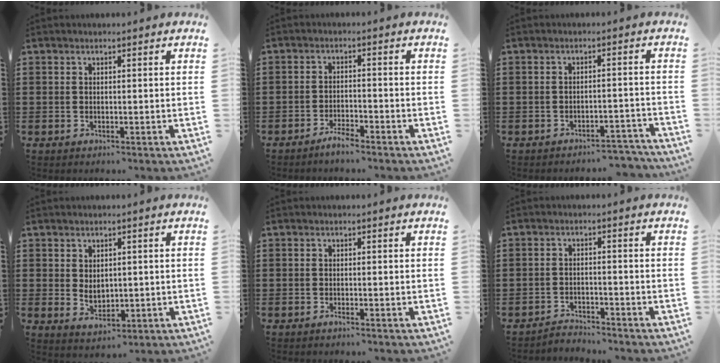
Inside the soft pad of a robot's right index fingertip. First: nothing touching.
{"total": 2.5, "force": [-2.4, 0.3, 0.8], "torque": [-0.018, 0.006, -0.047]}
{"total": 3.3, "force": [-3.2, 0.3, 0.7], "torque": [-0.015, 0.003, -0.066]}
{"total": 2.7, "force": [0.6, 2.0, 1.7], "torque": [-0.030, 0.004, 0.008]}
{"total": 0.7, "force": [-0.6, 0.0, 0.4], "torque": [-0.008, -0.003, -0.011]}
{"total": 2.6, "force": [-2.6, 0.3, -0.3], "torque": [-0.004, 0.002, -0.057]}